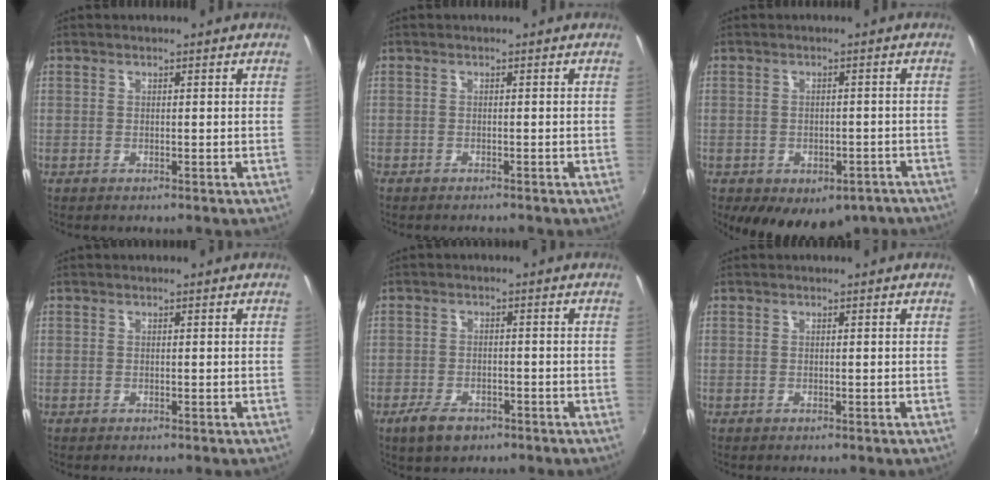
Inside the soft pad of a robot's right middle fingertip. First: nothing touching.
{"total": 1.7, "force": [-1.4, 0.7, 0.5], "torque": [-0.013, -0.007, -0.020]}
{"total": 14.9, "force": [-9.2, 9.1, 7.5], "torque": [-0.154, -0.015, -0.106]}
{"total": 0.0}
{"total": 6.3, "force": [-3.9, 3.4, 3.5], "torque": [-0.088, -0.010, -0.066]}
{"total": 0.0}